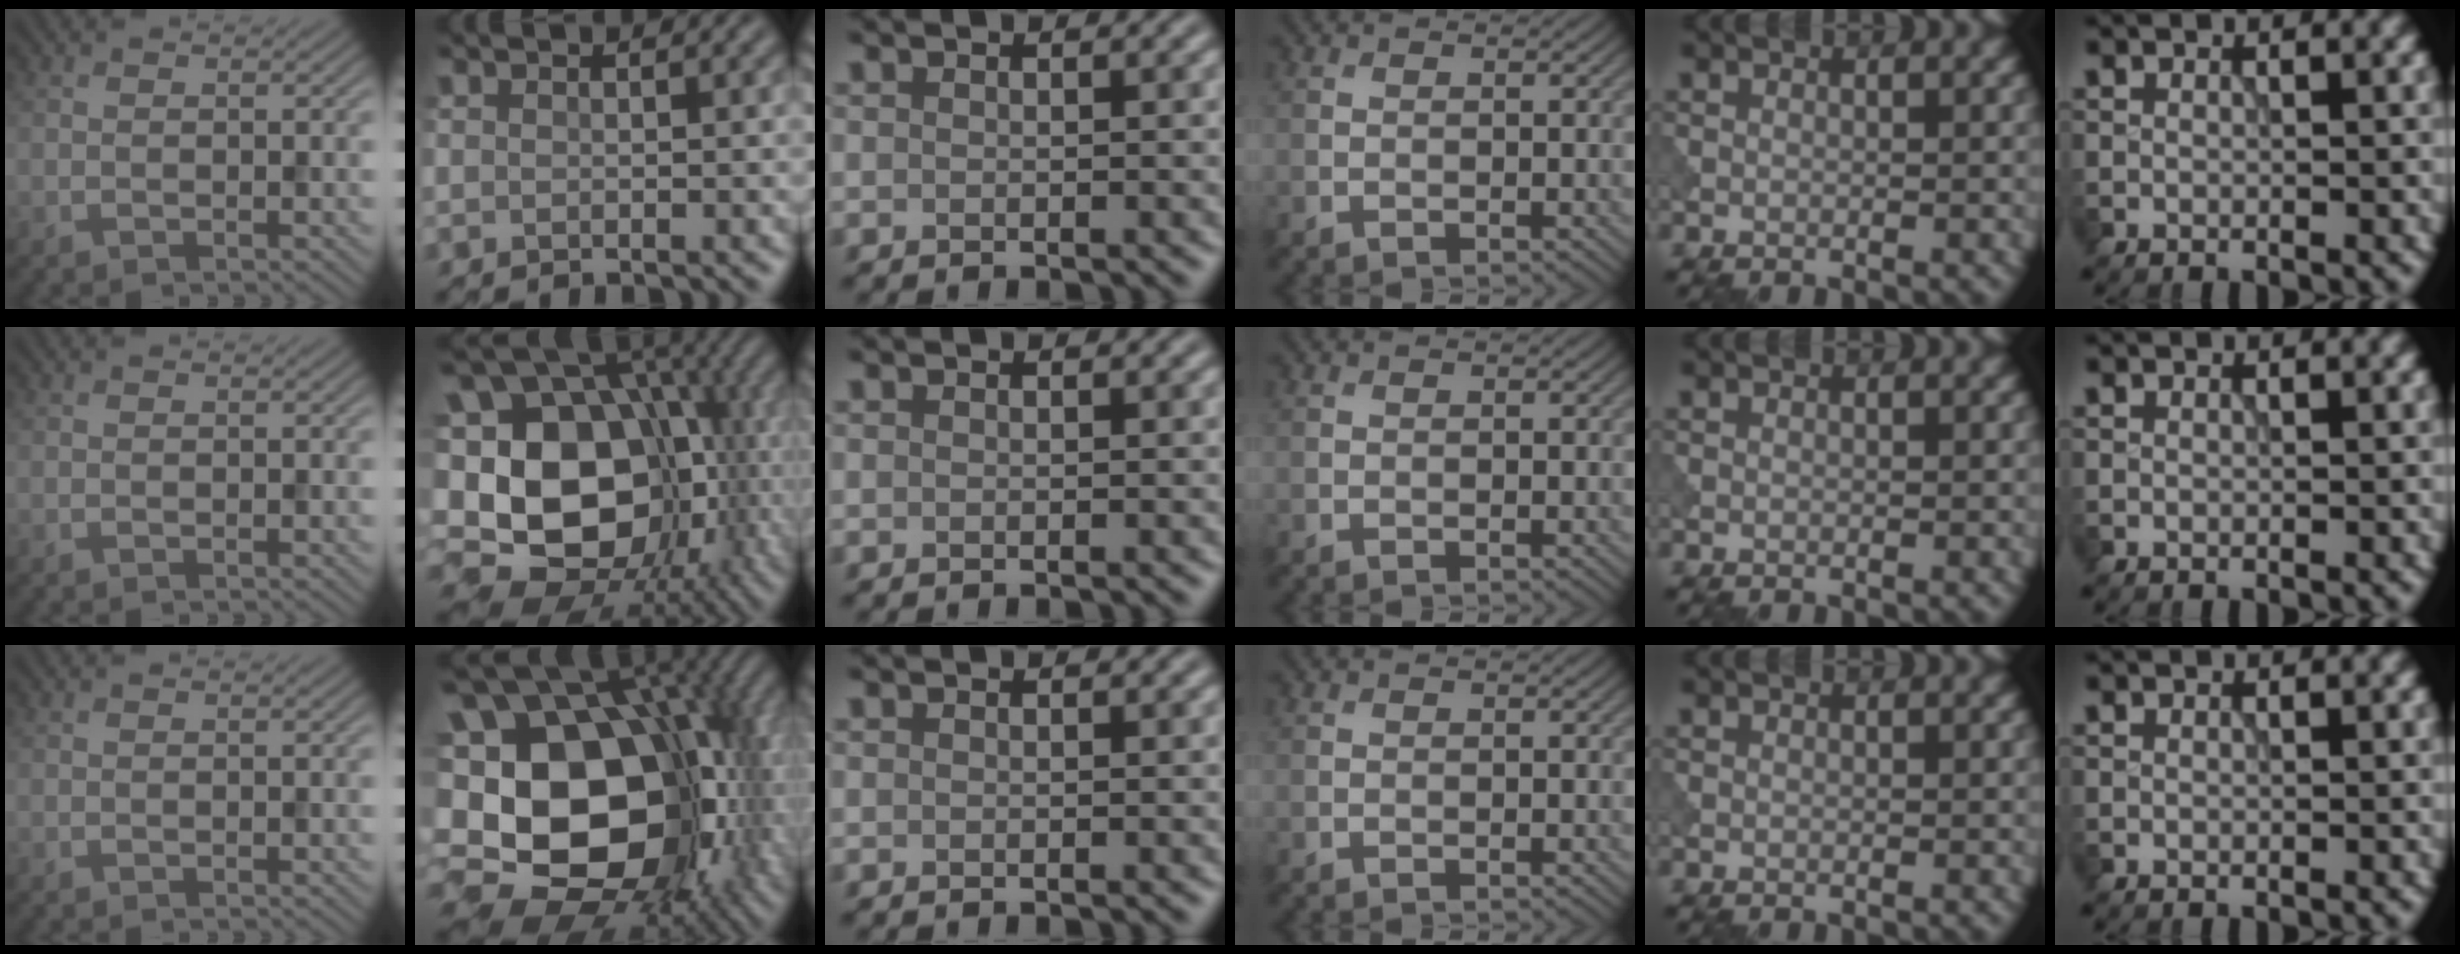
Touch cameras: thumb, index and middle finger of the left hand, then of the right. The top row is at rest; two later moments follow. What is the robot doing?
{"motion": "press", "object": "tv remote"}